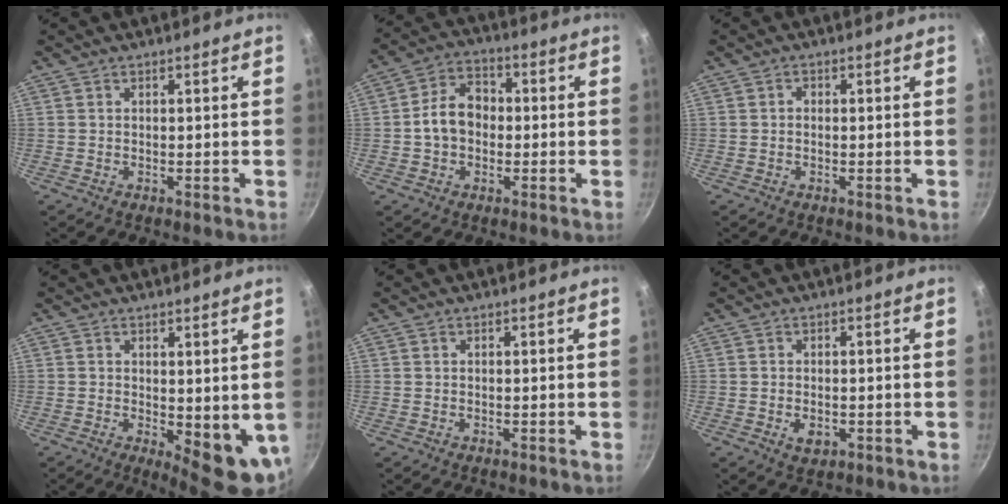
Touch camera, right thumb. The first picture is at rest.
{"total": 8.7, "force": [-0.6, 6.6, 5.6], "torque": [-0.071, 0.027, -0.023]}
{"total": 1.0, "force": [0.0, 0.8, 0.6], "torque": [-0.009, 0.006, -0.002]}
{"total": 8.4, "force": [0.2, 3.6, 7.6], "torque": [-0.079, -0.013, 0.013]}
{"total": 0.0}
{"total": 3.2, "force": [-0.9, 2.1, 2.2], "torque": [-0.033, 0.000, -0.009]}